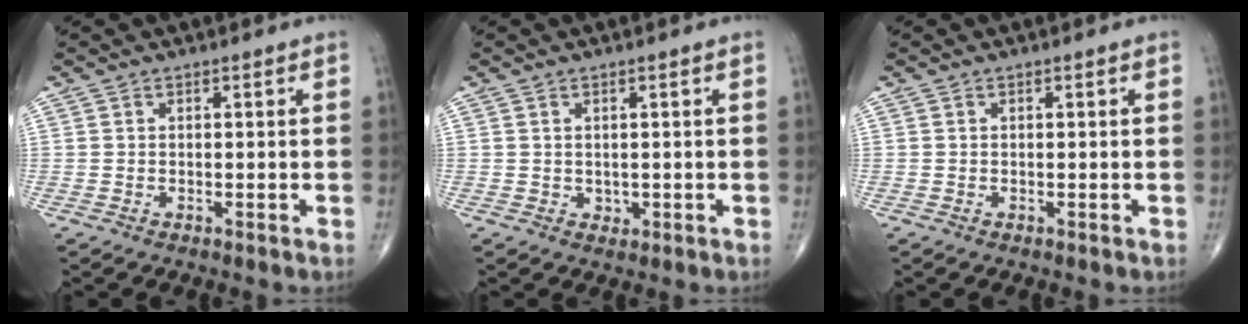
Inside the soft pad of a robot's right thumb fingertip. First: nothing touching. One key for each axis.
{"total": 1.1, "fx": 0.2, "fy": 1.0, "fz": 0.6, "tx": -0.005, "ty": -0.003, "tz": 0.007}
{"total": 0.0}